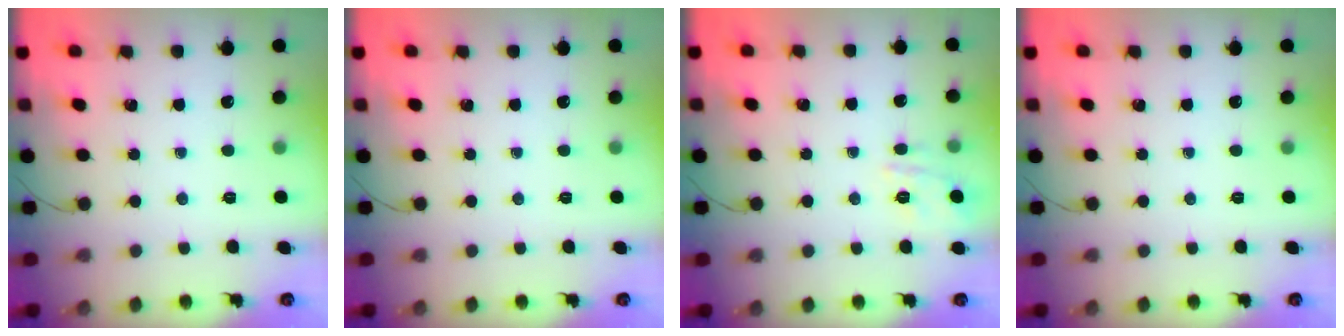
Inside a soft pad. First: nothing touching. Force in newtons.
{"total": 0.0}
{"total": 2.9, "press": 2.7, "slide": 1.2}
{"total": 0.0}